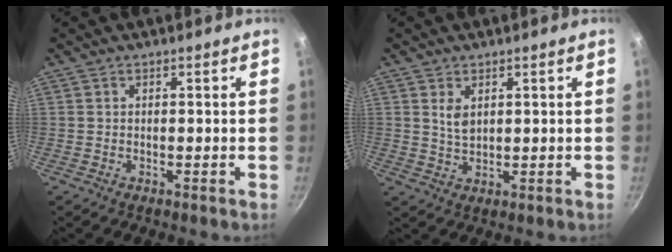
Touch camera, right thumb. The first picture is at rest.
{"total": 3.2, "force": [1.3, 1.9, 2.3], "torque": [-0.040, -0.013, 0.028]}